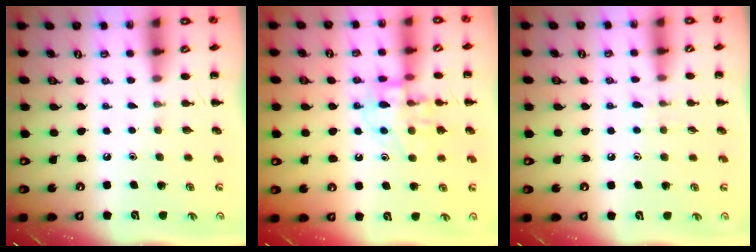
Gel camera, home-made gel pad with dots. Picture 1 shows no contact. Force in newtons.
{"total": 14.9, "press": 14.7, "slide": 1.8}
{"total": 5.6, "press": 5.1, "slide": 2.4}